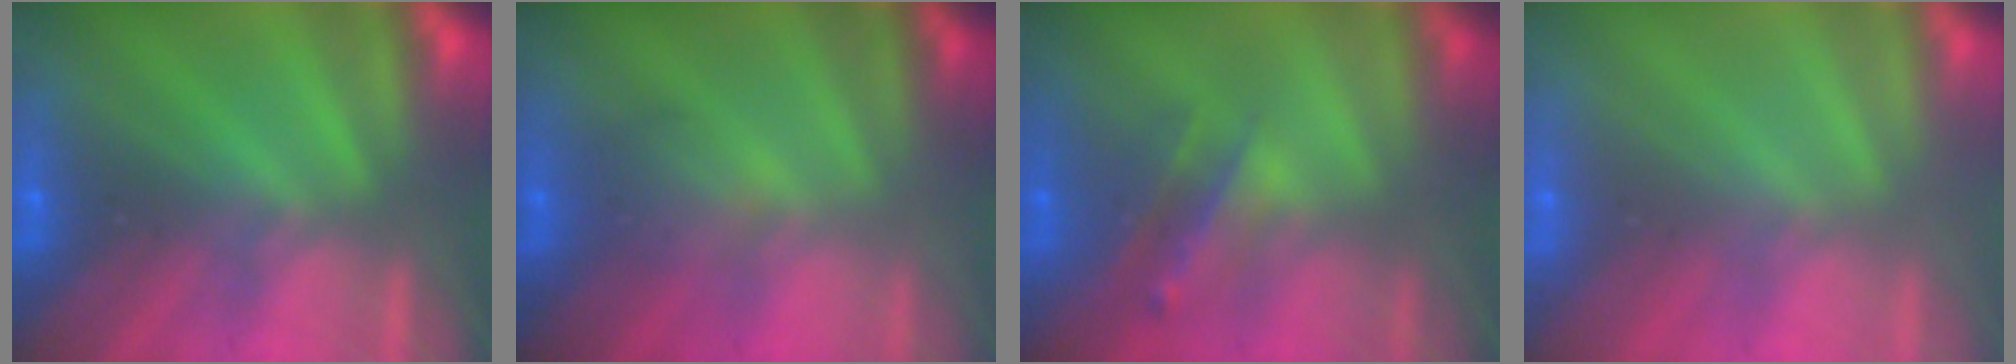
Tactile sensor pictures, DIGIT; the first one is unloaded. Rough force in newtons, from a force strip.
{"total": 1.8}
{"total": 2.4}
{"total": 3.1}